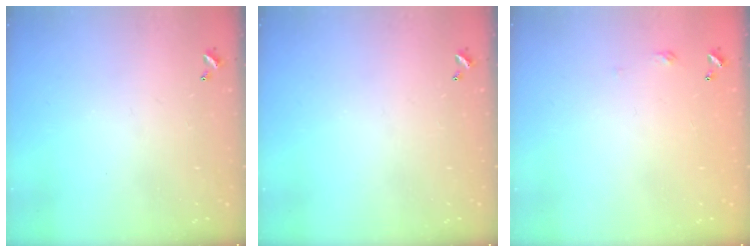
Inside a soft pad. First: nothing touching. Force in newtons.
{"total": 0.0}
{"total": 2.7, "press": 2.6, "slide": 0.4}